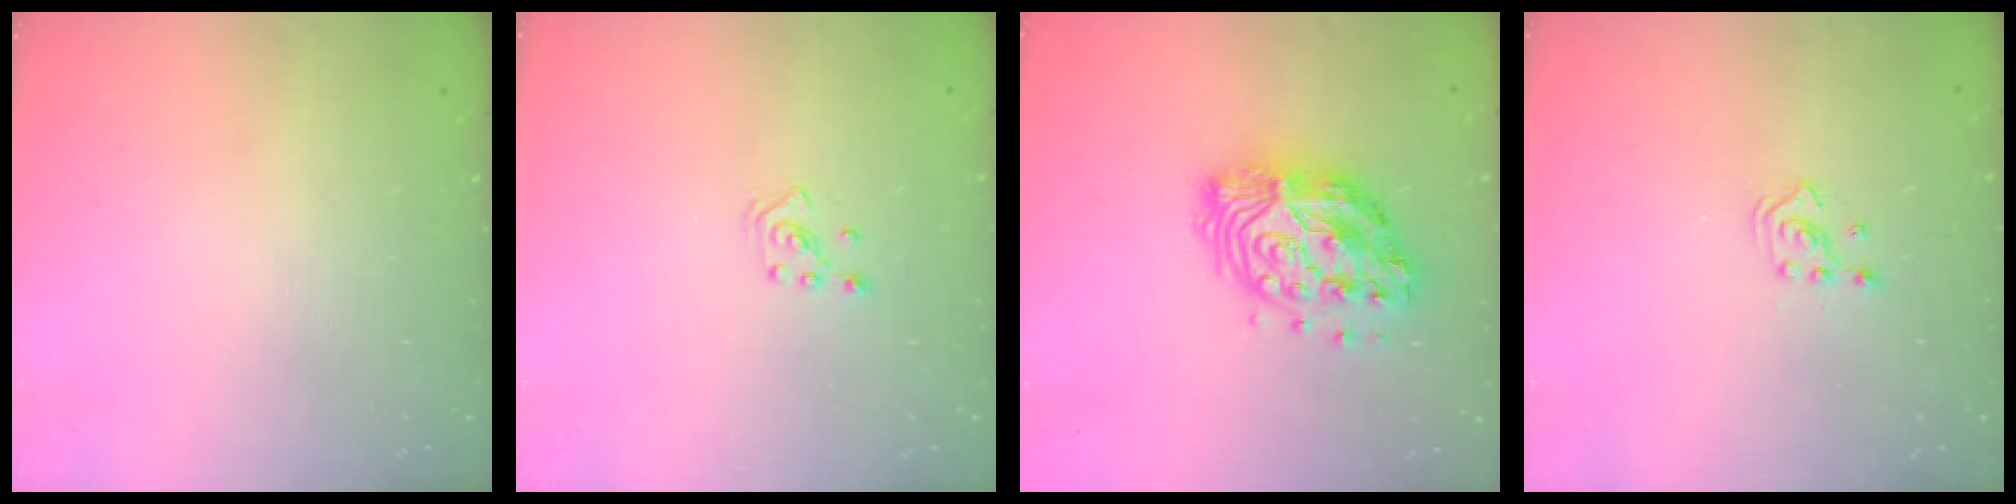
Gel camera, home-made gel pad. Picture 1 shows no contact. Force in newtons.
{"total": 2.6, "press": 2.5, "slide": 0.6}
{"total": 15.1, "press": 15.0, "slide": 1.1}
{"total": 2.5, "press": 2.5, "slide": 0.3}